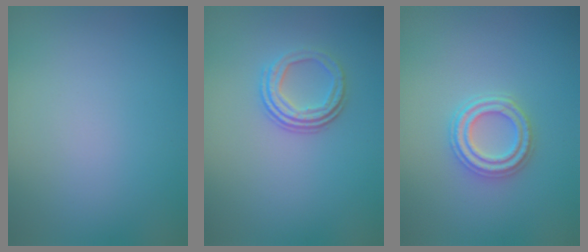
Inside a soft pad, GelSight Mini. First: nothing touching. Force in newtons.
{"total": 3.2, "press": 2.3, "slide": 2.1}
{"total": 2.7, "press": 2.5, "slide": 0.9}